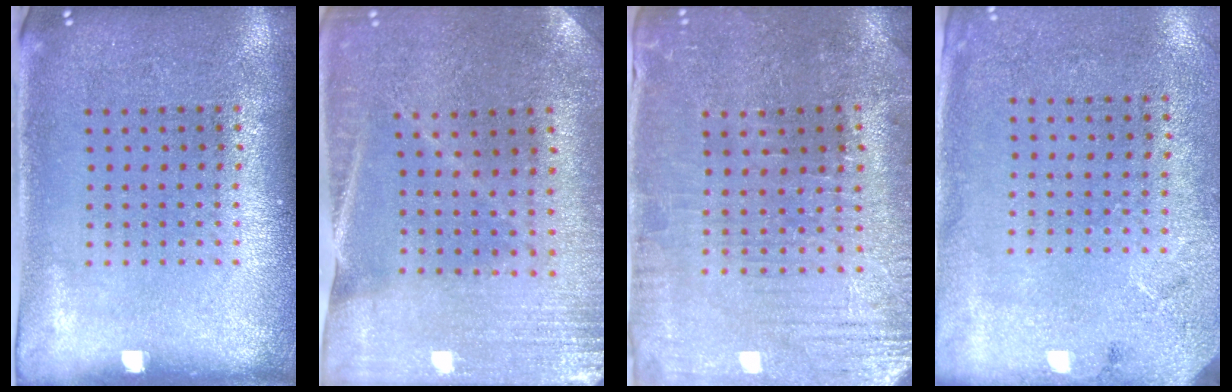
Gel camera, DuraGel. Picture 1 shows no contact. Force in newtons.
{"total": 0.8, "press": 0.8, "slide": 0.1}
{"total": 0.9, "press": 0.8, "slide": 0.4}
{"total": 2.7, "press": 2.2, "slide": 1.7}